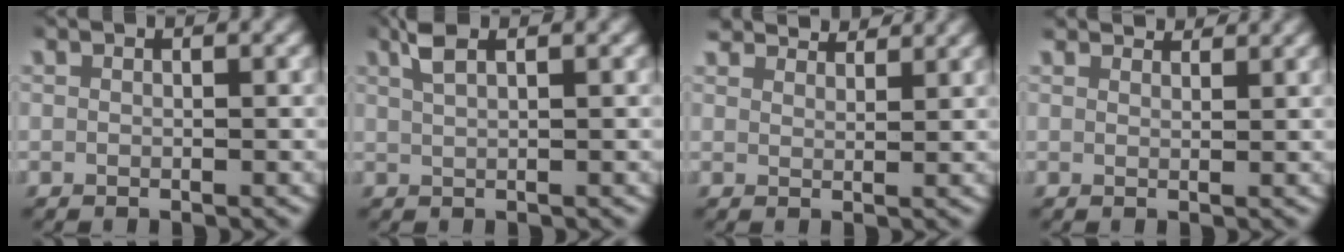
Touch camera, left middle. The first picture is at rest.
{"total": 2.1, "force": [1.4, 0.3, 1.6], "torque": [-0.035, 0.008, 0.023]}
{"total": 3.4, "force": [3.3, 0.4, 0.7], "torque": [-0.009, 0.003, 0.055]}
{"total": 2.5, "force": [2.4, 0.2, 0.4], "torque": [-0.001, 0.003, 0.038]}